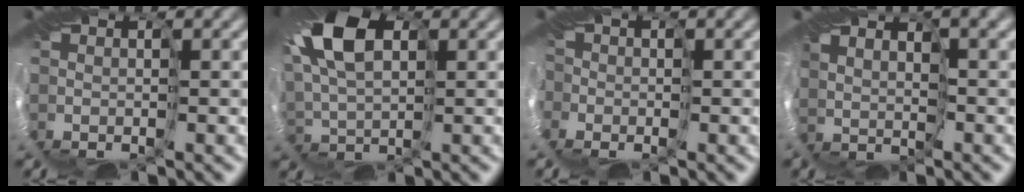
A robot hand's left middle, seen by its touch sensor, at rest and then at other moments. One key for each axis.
{"total": 8.5, "fx": 3.5, "fy": 4.6, "fz": 6.2, "tx": -0.154, "ty": 0.028, "tz": 0.052}
{"total": 2.9, "fx": -1.9, "fy": 2.2, "fz": 0.2, "tx": -0.015, "ty": -0.006, "tz": -0.027}
{"total": 3.0, "fx": 2.5, "fy": 1.0, "fz": 1.2, "tx": -0.023, "ty": 0.011, "tz": 0.050}